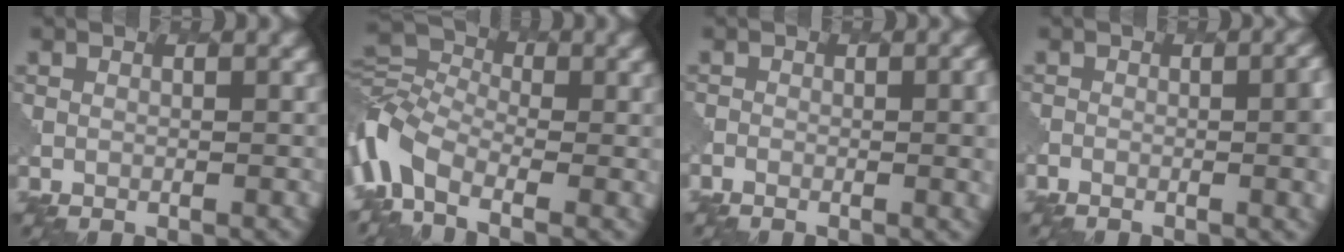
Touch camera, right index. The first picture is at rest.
{"total": 8.7, "force": [-3.4, 4.9, 6.4], "torque": [-0.143, 0.003, -0.084]}
{"total": 4.9, "force": [-1.0, 2.1, 4.3], "torque": [-0.034, 0.004, -0.016]}
{"total": 5.7, "force": [-0.9, 2.4, 5.1], "torque": [-0.040, 0.004, -0.017]}